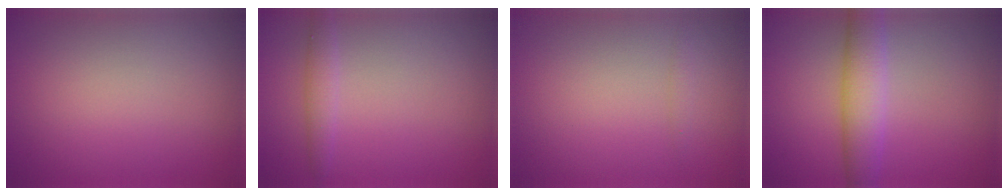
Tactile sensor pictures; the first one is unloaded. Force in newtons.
{"total": 1.5, "press": 1.5, "slide": 0.0}
{"total": 0.5, "press": 0.5, "slide": 0.0}
{"total": 4.3, "press": 4.3, "slide": 0.3}